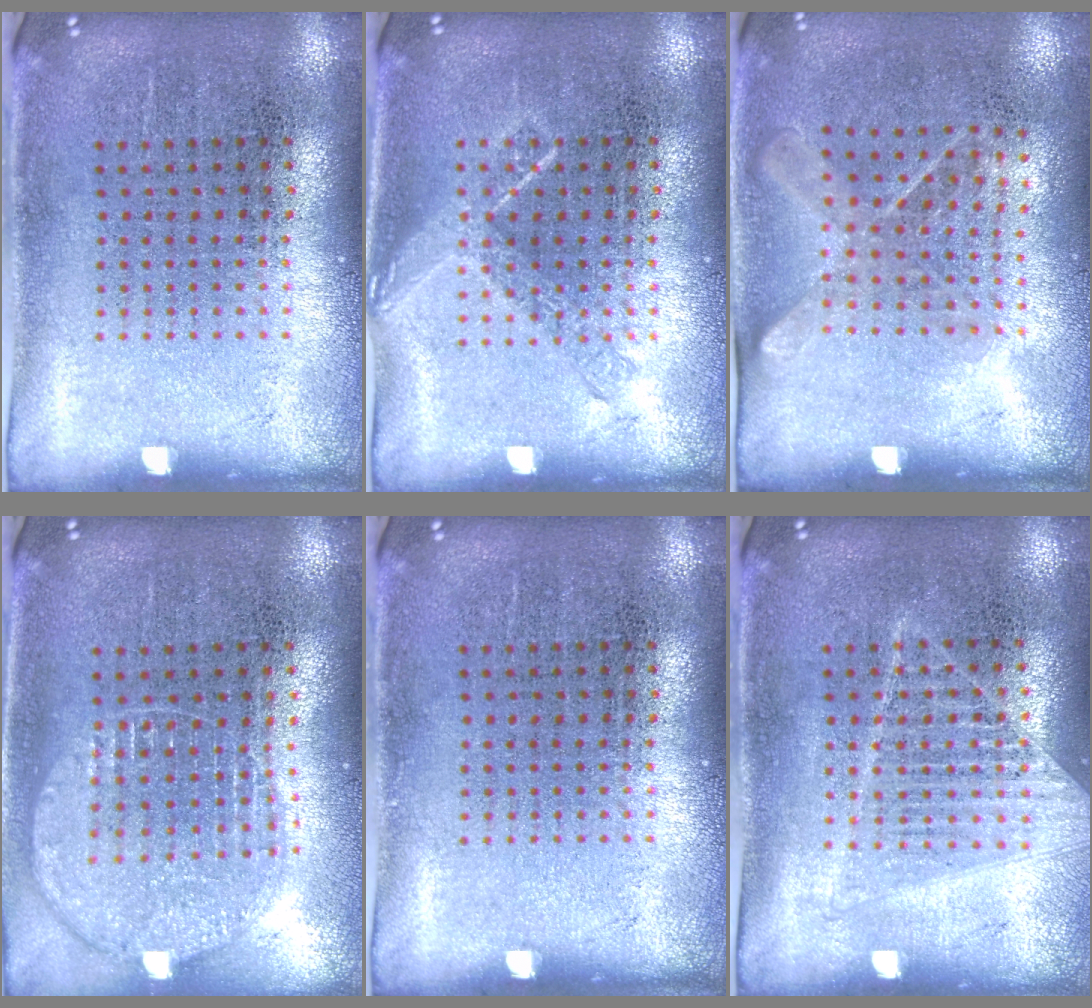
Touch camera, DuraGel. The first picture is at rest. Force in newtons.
{"total": 1.1, "press": 1.1, "slide": 0.2}
{"total": 1.2, "press": 1.0, "slide": 0.7}
{"total": 1.1, "press": 1.1, "slide": 0.3}
{"total": 0.0}
{"total": 1.1, "press": 1.1, "slide": 0.2}